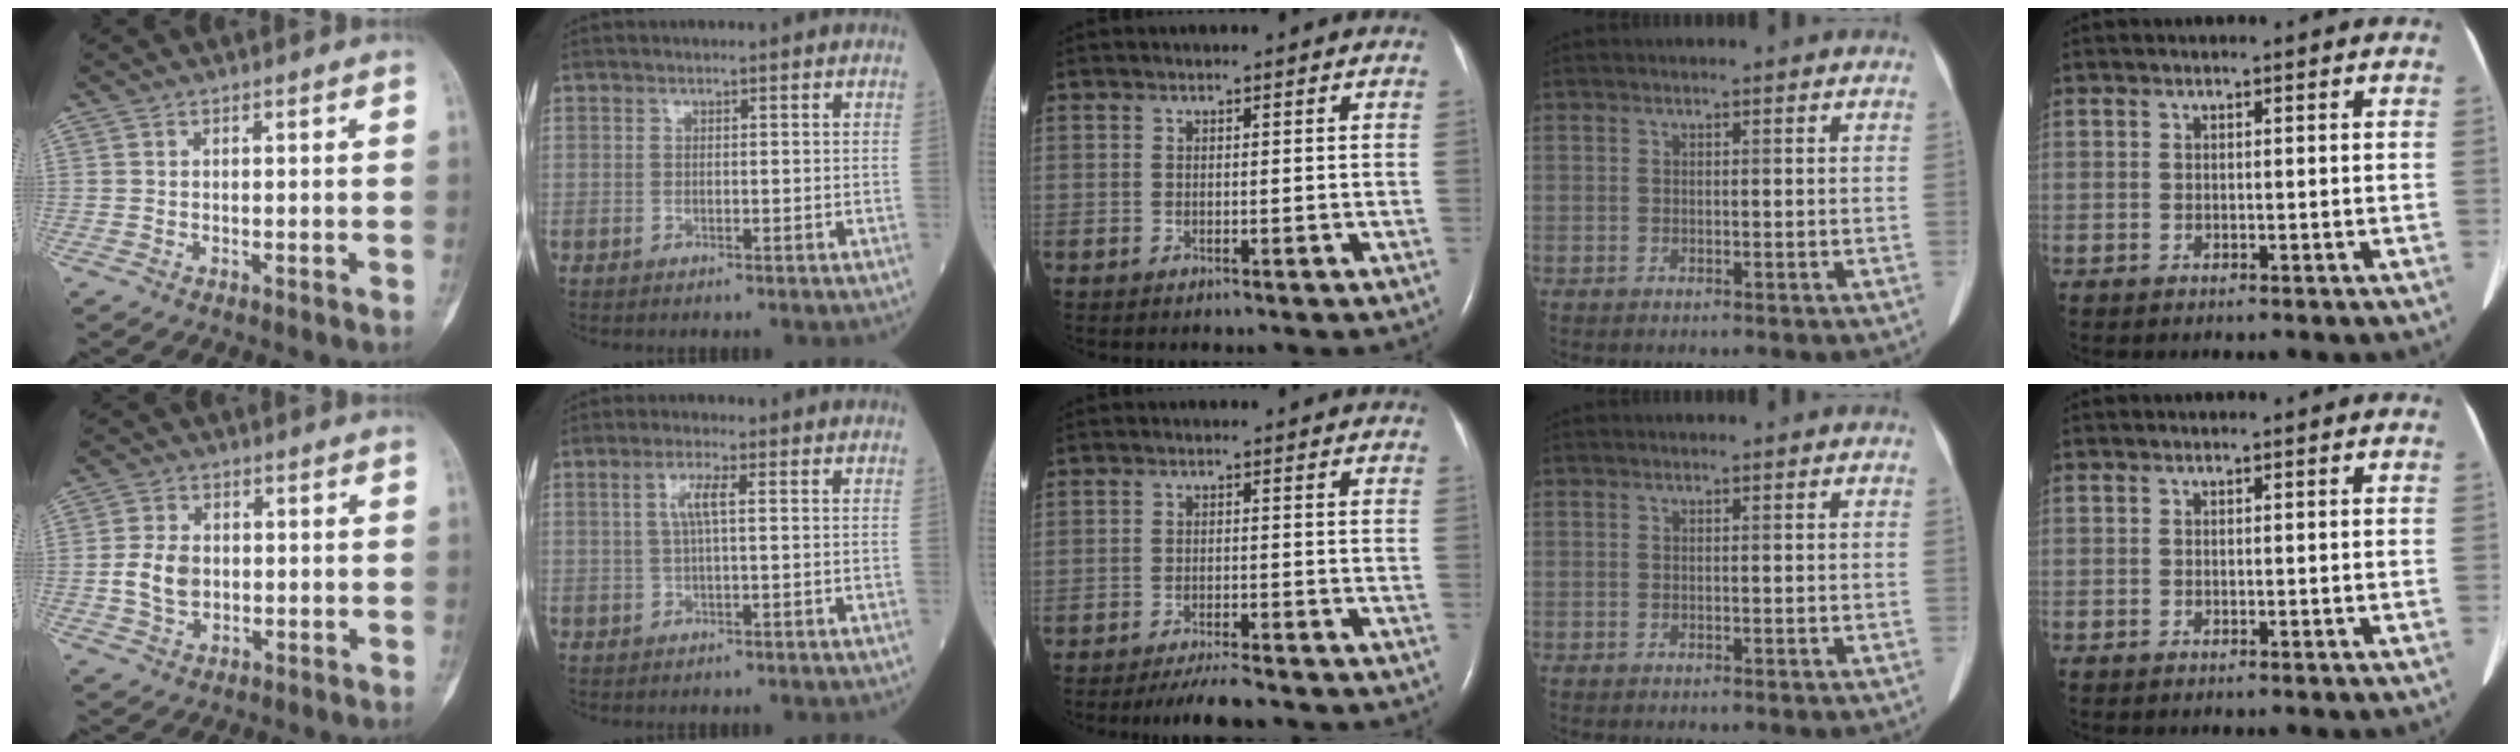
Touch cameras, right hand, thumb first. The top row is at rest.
{"thumb": {"total": 6.6, "force": [-0.3, 4.9, 4.4], "torque": [-0.075, 0.004, -0.003]}, "index": {"total": 3.2, "force": [0.7, 0.3, 3.1], "torque": [-0.066, 0.008, 0.016]}, "middle": {"total": 5.0, "force": [-4.5, 0.3, 2.2], "torque": [-0.037, -0.013, -0.074]}}